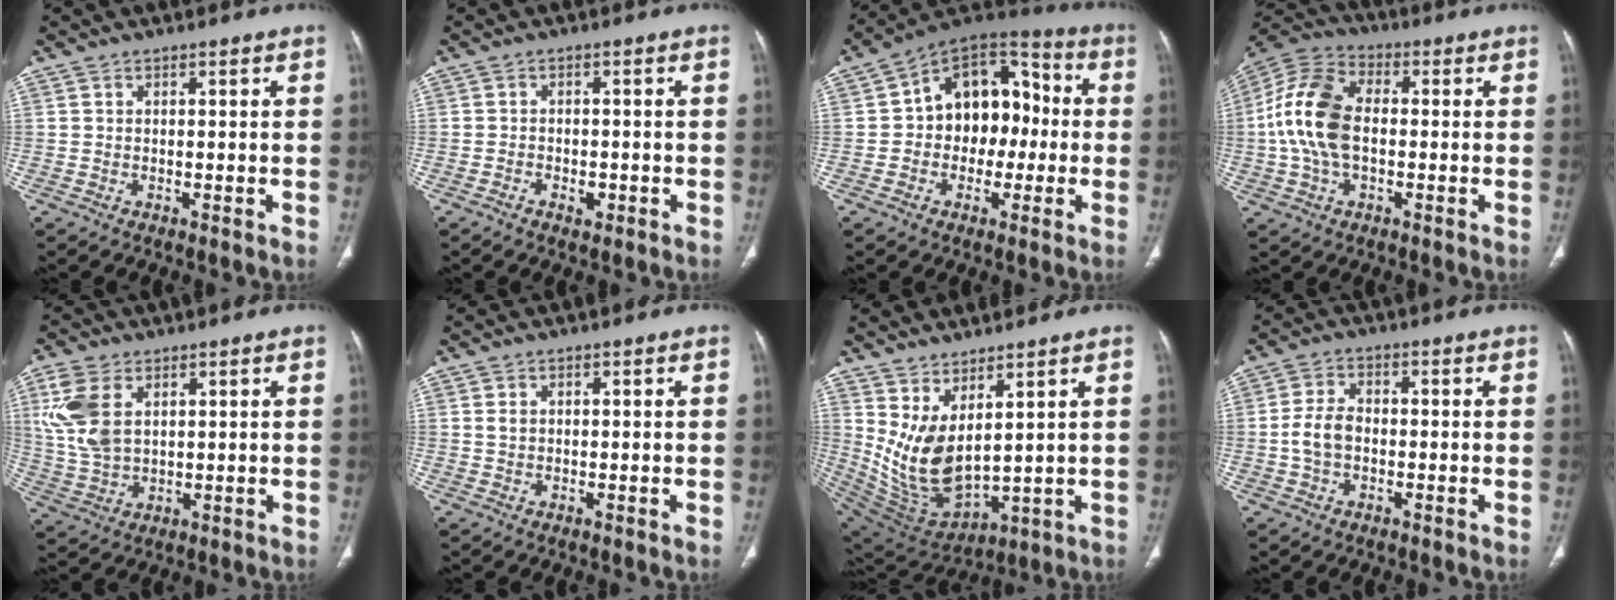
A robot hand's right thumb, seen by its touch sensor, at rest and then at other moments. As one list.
[{"total": 2.3, "force": [-1.1, 1.4, 1.3], "torque": [-0.020, 0.010, -0.015]}, {"total": 16.3, "force": [-0.5, 11.6, 11.4], "torque": [-0.110, 0.049, -0.021]}, {"total": 14.3, "force": [-0.6, 9.2, 11.0], "torque": [-0.218, 0.030, -0.019]}, {"total": 10.0, "force": [3.3, 6.2, 7.2], "torque": [-0.159, -0.004, 0.072]}, {"total": 1.1, "force": [0.3, 0.8, 0.7], "torque": [-0.013, 0.002, 0.008]}, {"total": 12.1, "force": [4.5, 5.6, 9.7], "torque": [-0.170, -0.044, 0.117]}, {"total": 5.1, "force": [-0.8, 3.5, 3.7], "torque": [-0.076, 0.017, -0.019]}]